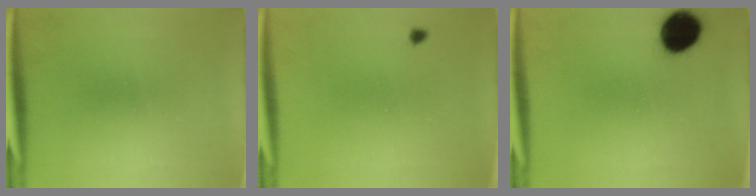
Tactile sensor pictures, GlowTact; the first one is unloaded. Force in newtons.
{"total": 0.6}
{"total": 9.1}